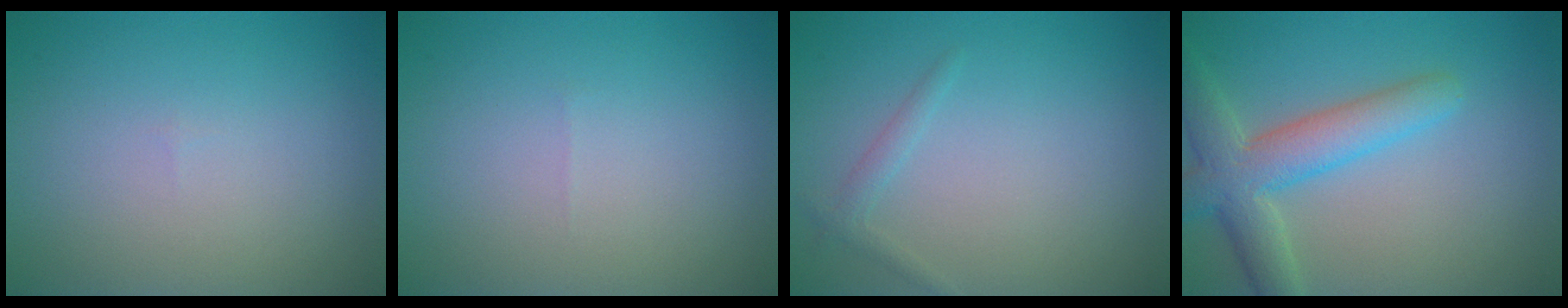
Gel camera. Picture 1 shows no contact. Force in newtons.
{"total": 0.0}
{"total": 1.1, "press": 1.1, "slide": 0.0}
{"total": 5.4, "press": 5.4, "slide": 0.1}